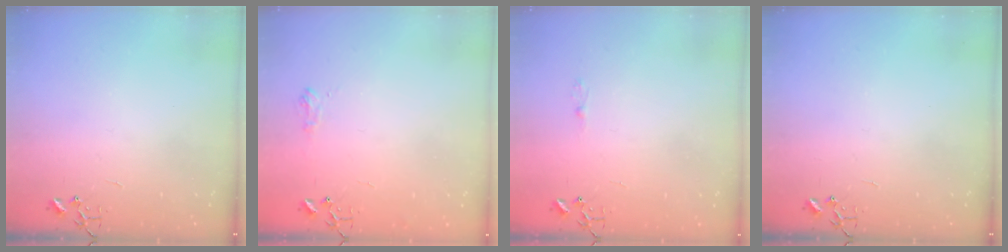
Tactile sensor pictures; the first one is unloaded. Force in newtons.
{"total": 7.1, "press": 7.1, "slide": 0.8}
{"total": 2.5, "press": 2.5, "slide": 0.3}
{"total": 0.0}